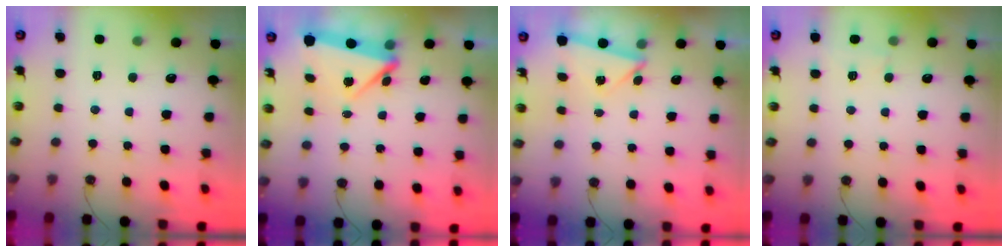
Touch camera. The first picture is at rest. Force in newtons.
{"total": 6.5, "press": 6.5, "slide": 0.5}
{"total": 2.9, "press": 2.7, "slide": 1.2}
{"total": 2.6, "press": 2.4, "slide": 0.9}